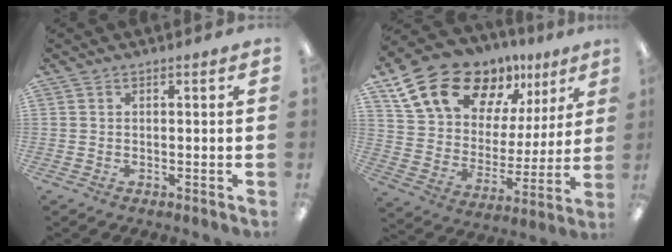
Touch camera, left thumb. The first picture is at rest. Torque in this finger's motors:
{"motor_torque": [2.47, 2.50, 1.38, -1.38, 0.18]}